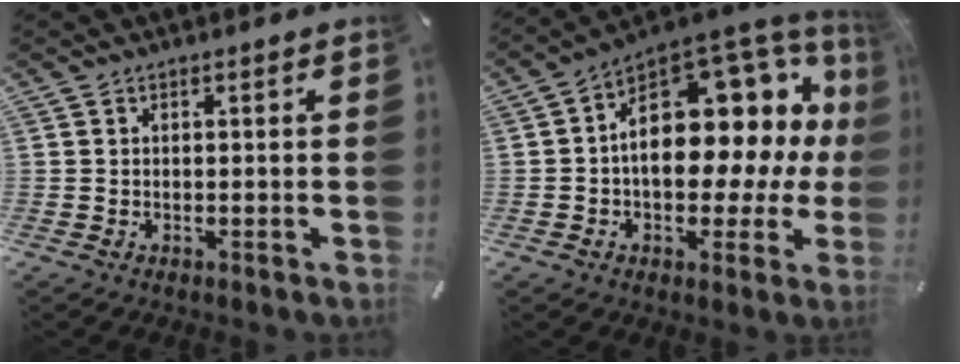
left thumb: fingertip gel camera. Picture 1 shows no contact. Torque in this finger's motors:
{"motor_torque": [0.52, 1.92, 1.61, -0.91, 0.67]}